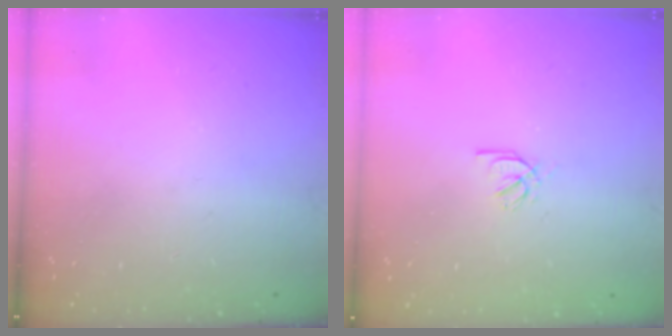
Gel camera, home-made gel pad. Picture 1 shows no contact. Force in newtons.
{"total": 2.1, "press": 2.1, "slide": 0.2}